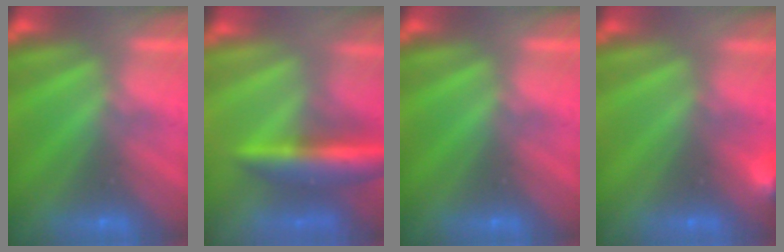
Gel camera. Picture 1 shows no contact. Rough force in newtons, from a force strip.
{"total": 8.0}
{"total": 0.0}
{"total": 2.9}